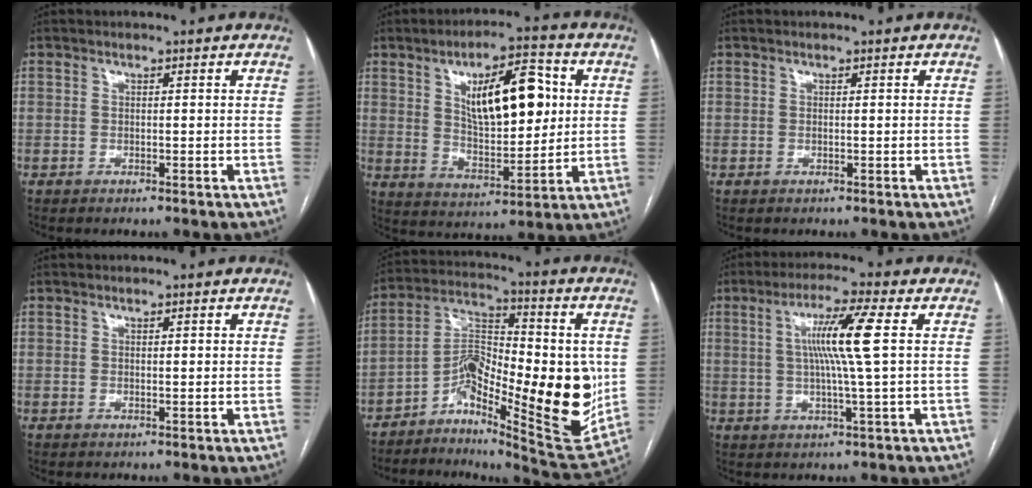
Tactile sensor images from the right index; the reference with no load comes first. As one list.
[{"total": 13.7, "force": [3.8, 4.9, 12.2], "torque": [-0.195, 0.012, 0.067]}, {"total": 0.0}, {"total": 0.7, "force": [0.3, 0.2, 0.5], "torque": [-0.008, 0.002, 0.005]}, {"total": 18.2, "force": [-3.7, 5.8, 16.9], "torque": [-0.273, 0.008, -0.059]}, {"total": 8.6, "force": [1.5, -1.1, 8.4], "torque": [-0.153, 0.004, 0.030]}]